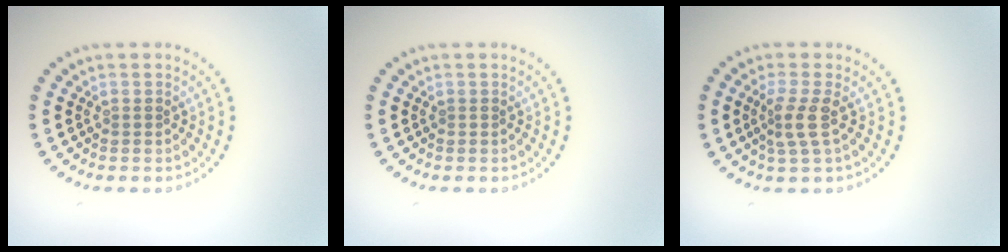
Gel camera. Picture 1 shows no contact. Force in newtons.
{"total": 0.0}
{"total": 2.3, "press": 1.7, "slide": 1.6}